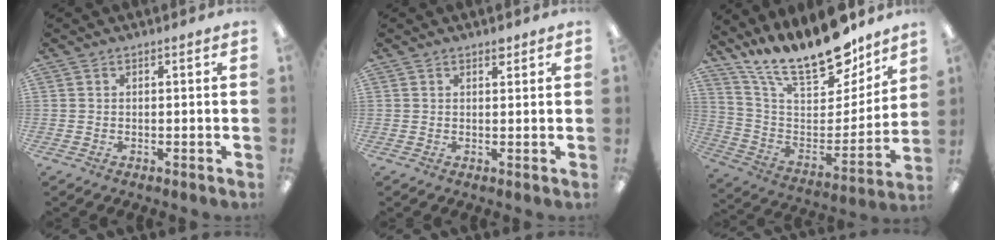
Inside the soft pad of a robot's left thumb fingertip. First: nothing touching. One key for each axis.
{"total": 1.5, "fx": 1.2, "fy": 0.6, "fz": 0.6, "tx": -0.005, "ty": -0.004, "tz": 0.020}
{"total": 20.4, "fx": 16.7, "fy": 6.2, "fz": 9.9, "tx": -0.179, "ty": -0.121, "tz": 0.293}